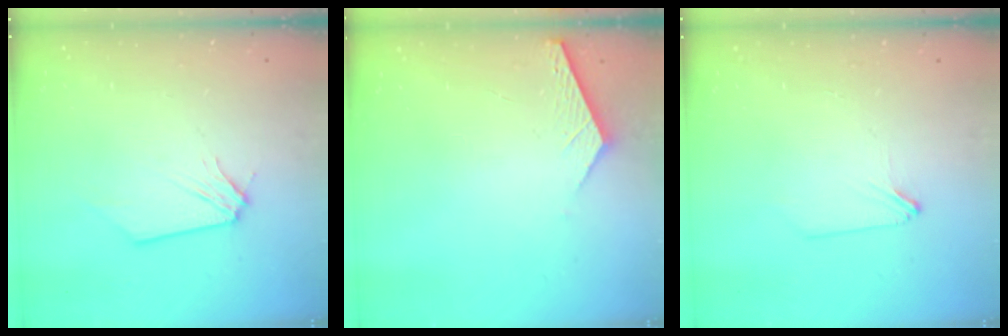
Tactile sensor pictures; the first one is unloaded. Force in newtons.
{"total": 5.1, "press": 5.1, "slide": 0.4}
{"total": 1.2, "press": 1.2, "slide": 0.3}